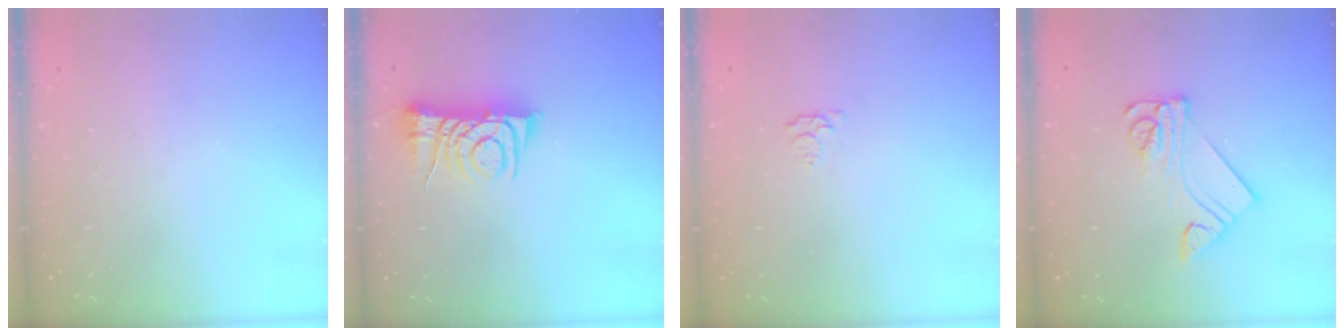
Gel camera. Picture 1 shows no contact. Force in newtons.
{"total": 6.9, "press": 6.9, "slide": 0.9}
{"total": 3.2, "press": 3.2, "slide": 0.5}
{"total": 11.1, "press": 11.1, "slide": 1.1}